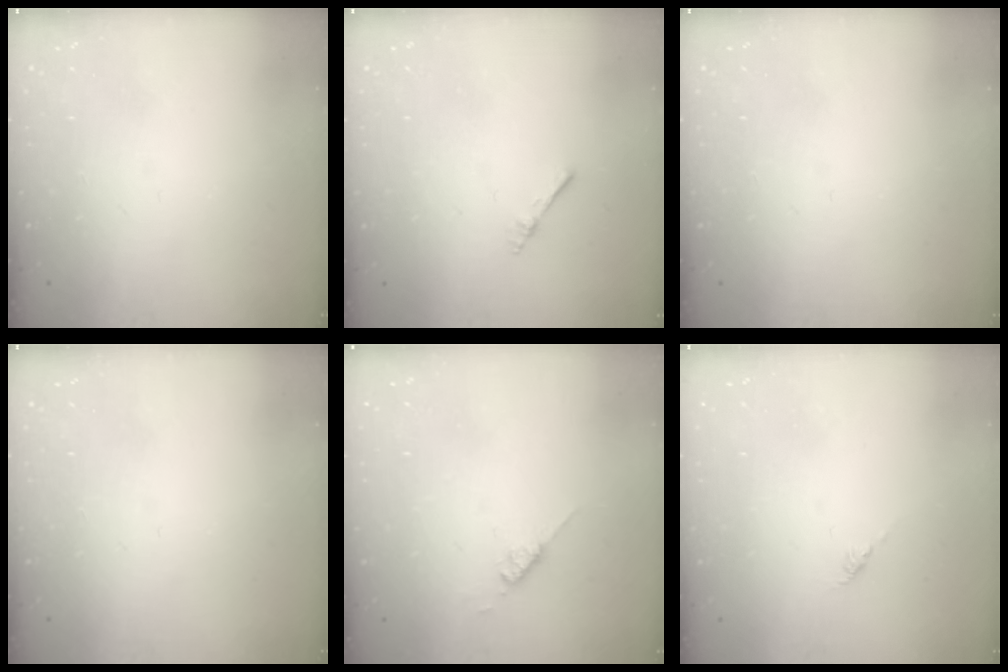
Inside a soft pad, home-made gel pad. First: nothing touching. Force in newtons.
{"total": 2.2, "press": 2.2, "slide": 0.3}
{"total": 0.0}
{"total": 0.0}
{"total": 2.6, "press": 2.6, "slide": 0.3}
{"total": 0.0}